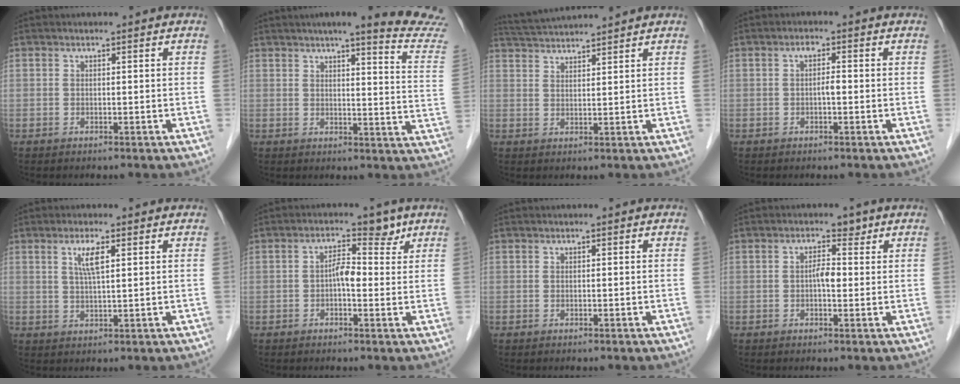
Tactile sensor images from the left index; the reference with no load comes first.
{"total": 16.2, "force": [14.7, -0.9, 6.8], "torque": [-0.081, -0.081, 0.156]}
{"total": 6.7, "force": [6.4, -0.9, 1.6], "torque": [-0.037, 0.028, 0.111]}
{"total": 1.6, "force": [-0.3, 0.5, 1.5], "torque": [-0.024, 0.004, -0.008]}
{"total": 3.6, "force": [1.5, 0.3, 3.2], "torque": [-0.066, 0.001, 0.028]}
{"total": 3.7, "force": [0.8, 1.9, 3.0], "torque": [-0.053, 0.024, 0.010]}
{"total": 0.0}
{"total": 2.3, "force": [0.3, 1.3, 1.9], "torque": [-0.036, 0.011, 0.002]}